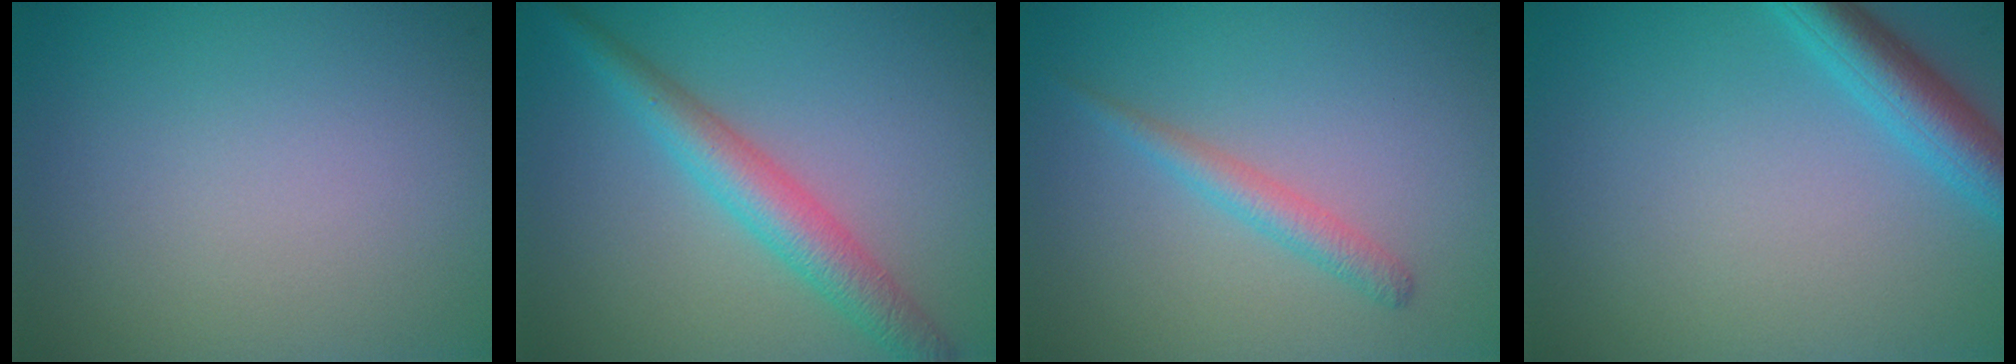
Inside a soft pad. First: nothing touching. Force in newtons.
{"total": 3.9, "press": 3.9, "slide": 0.1}
{"total": 1.7, "press": 1.7, "slide": 0.1}
{"total": 4.1, "press": 4.1, "slide": 0.2}